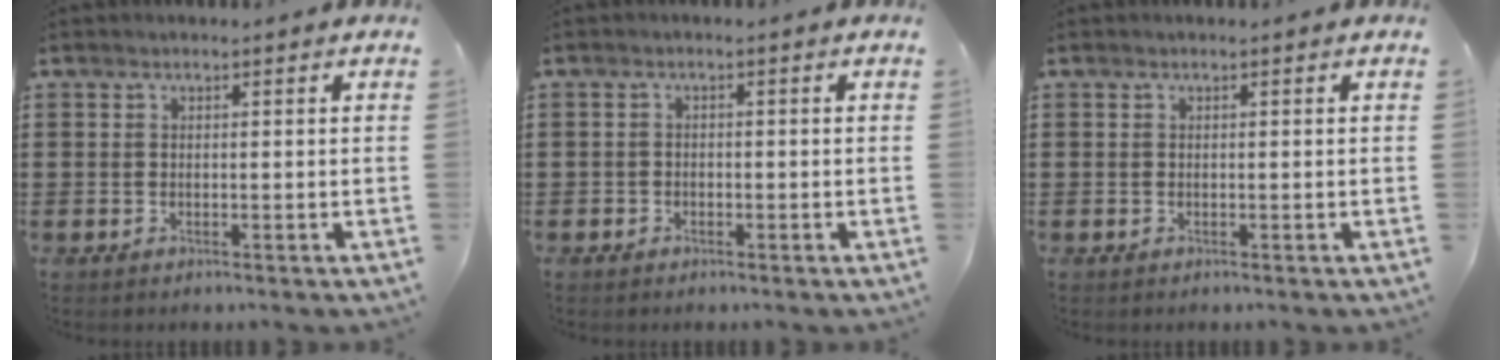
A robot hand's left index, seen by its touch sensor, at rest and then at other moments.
{"total": 1.0, "force": [-0.8, 0.6, 0.0], "torque": [-0.003, 0.003, -0.019]}
{"total": 0.0}